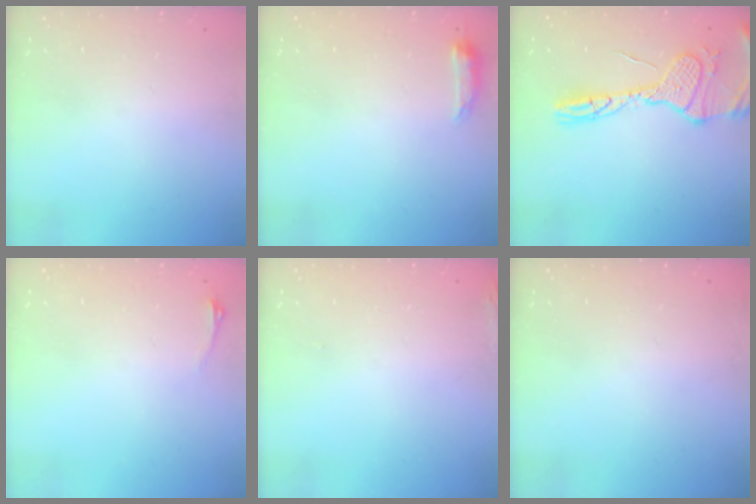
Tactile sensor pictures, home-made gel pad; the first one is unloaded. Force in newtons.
{"total": 6.6, "press": 6.6, "slide": 0.6}
{"total": 17.0, "press": 17.0, "slide": 1.6}
{"total": 2.9, "press": 2.6, "slide": 1.5}
{"total": 6.3, "press": 5.9, "slide": 2.1}
{"total": 2.8, "press": 2.2, "slide": 1.7}